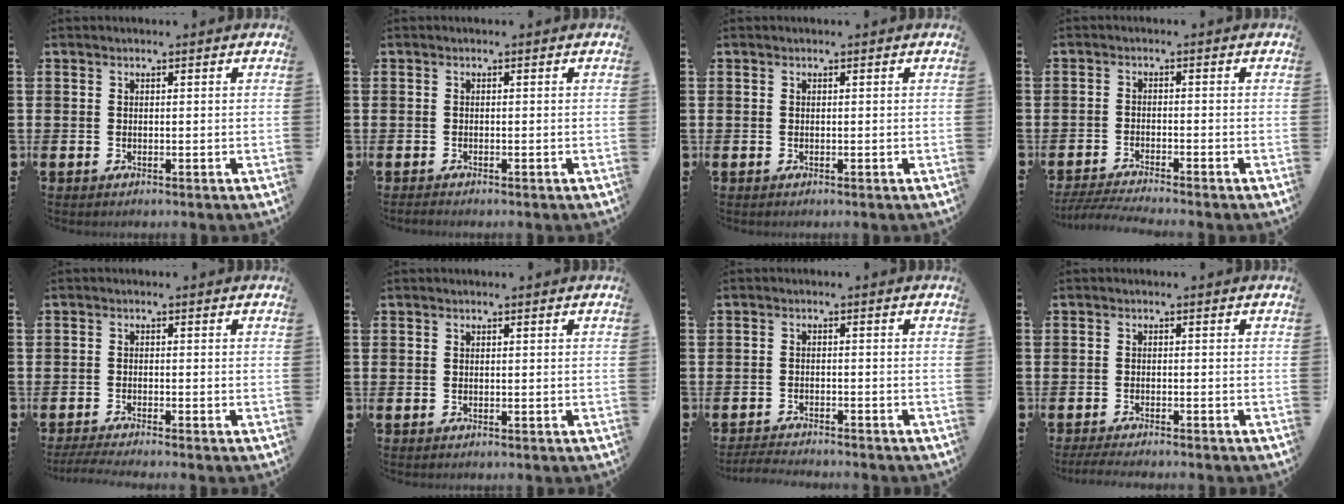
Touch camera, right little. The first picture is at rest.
{"total": 0.0}
{"total": 0.0}
{"total": 2.1, "force": [-1.9, -0.1, 0.8], "torque": [-0.011, 0.001, -0.037]}
{"total": 1.7, "force": [-1.4, 0.0, 1.0], "torque": [-0.014, 0.001, -0.026]}
{"total": 0.0}
{"total": 2.2, "force": [-2.2, 0.0, 0.2], "torque": [-0.005, 0.004, -0.047]}
{"total": 1.6, "force": [-1.4, 0.0, 0.7], "torque": [-0.012, 0.002, -0.028]}